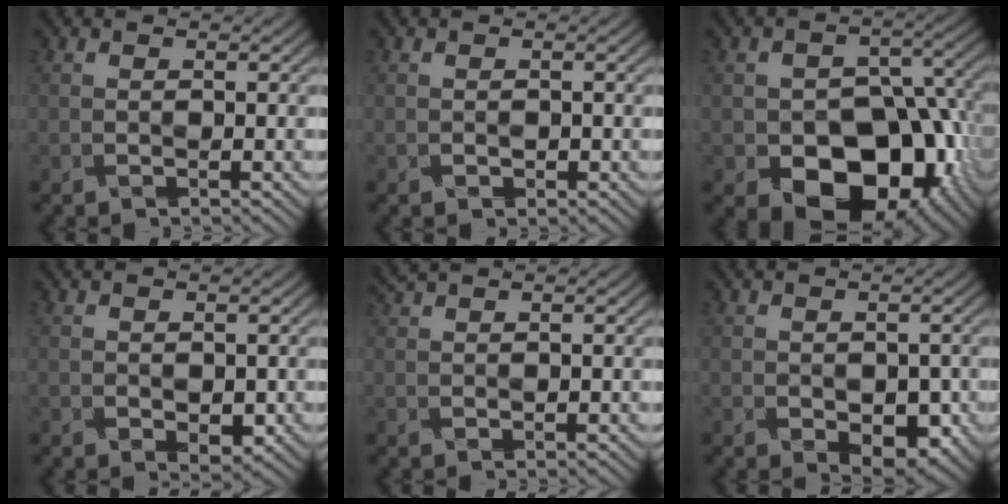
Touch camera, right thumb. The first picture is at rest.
{"total": 0.6, "force": [-0.2, 0.5, 0.2], "torque": [-0.001, -0.001, 0.004]}
{"total": 14.2, "force": [-6.3, 9.2, 8.9], "torque": [-0.112, -0.024, -0.097]}
{"total": 2.0, "force": [-0.2, 1.2, 1.5], "torque": [-0.028, -0.009, 0.006]}
{"total": 2.0, "force": [1.6, 0.3, 1.1], "torque": [-0.027, 0.007, 0.036]}
{"total": 4.8, "force": [-1.7, 2.8, 3.6], "torque": [-0.057, -0.018, -0.011]}